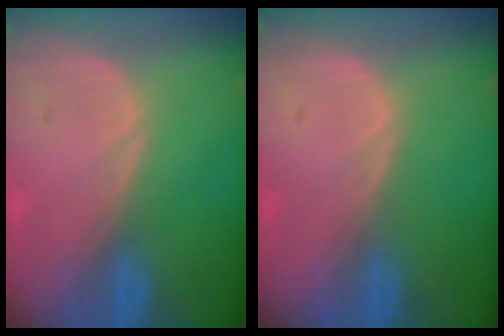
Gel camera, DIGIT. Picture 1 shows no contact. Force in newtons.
{"total": 0.0}